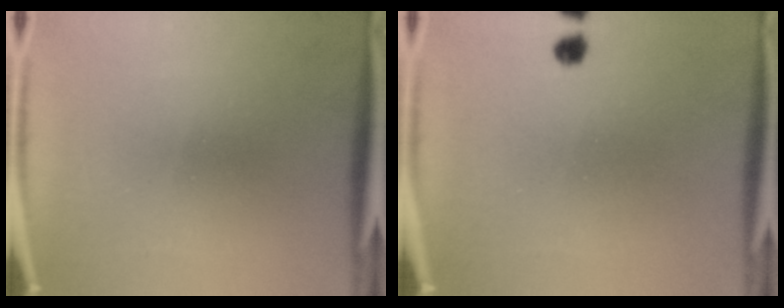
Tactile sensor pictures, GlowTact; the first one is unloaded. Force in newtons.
{"total": 1.4}